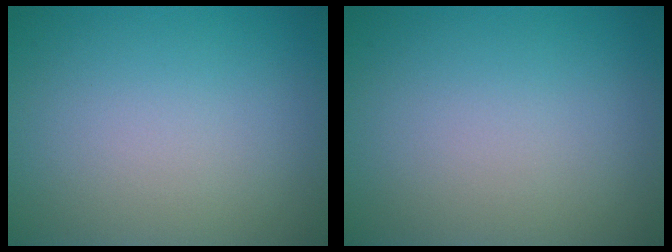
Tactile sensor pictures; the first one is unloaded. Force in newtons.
{"total": 0.0}